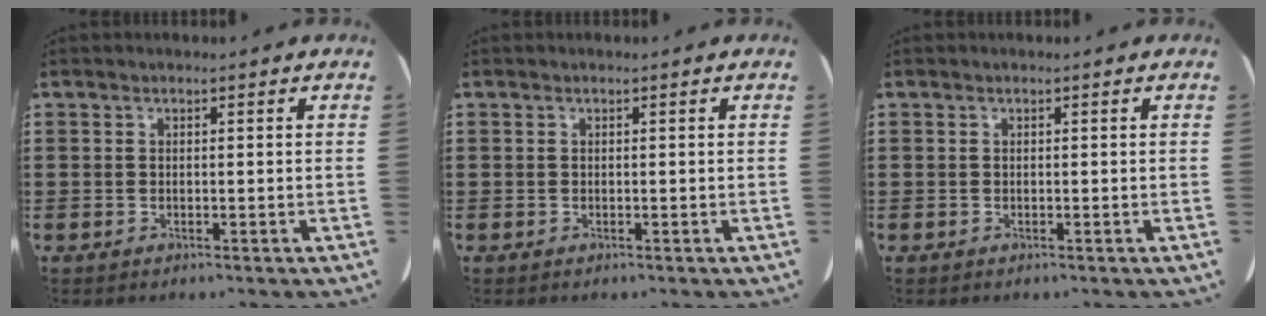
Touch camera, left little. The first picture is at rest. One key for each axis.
{"total": 0.0}
{"total": 0.0}